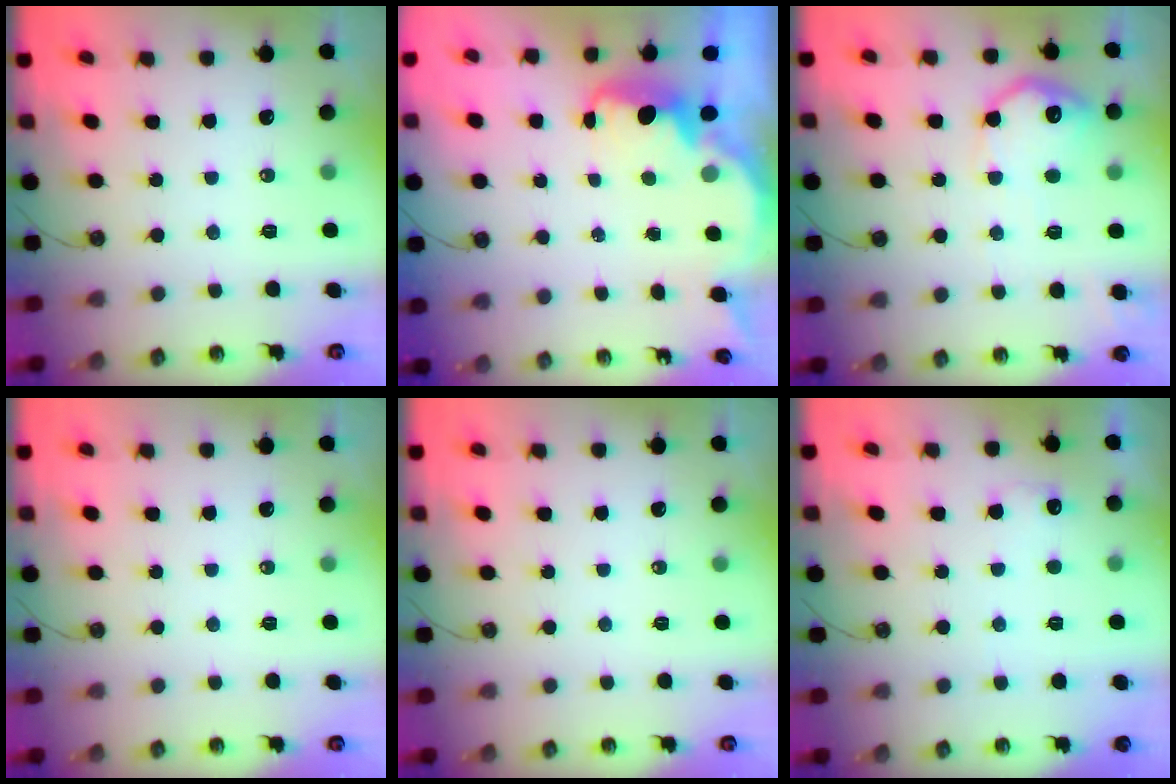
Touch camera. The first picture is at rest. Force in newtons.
{"total": 2.7, "press": 2.7, "slide": 0.4}
{"total": 13.5, "press": 13.5, "slide": 0.2}
{"total": 0.0}
{"total": 0.0}
{"total": 6.4, "press": 6.3, "slide": 1.3}